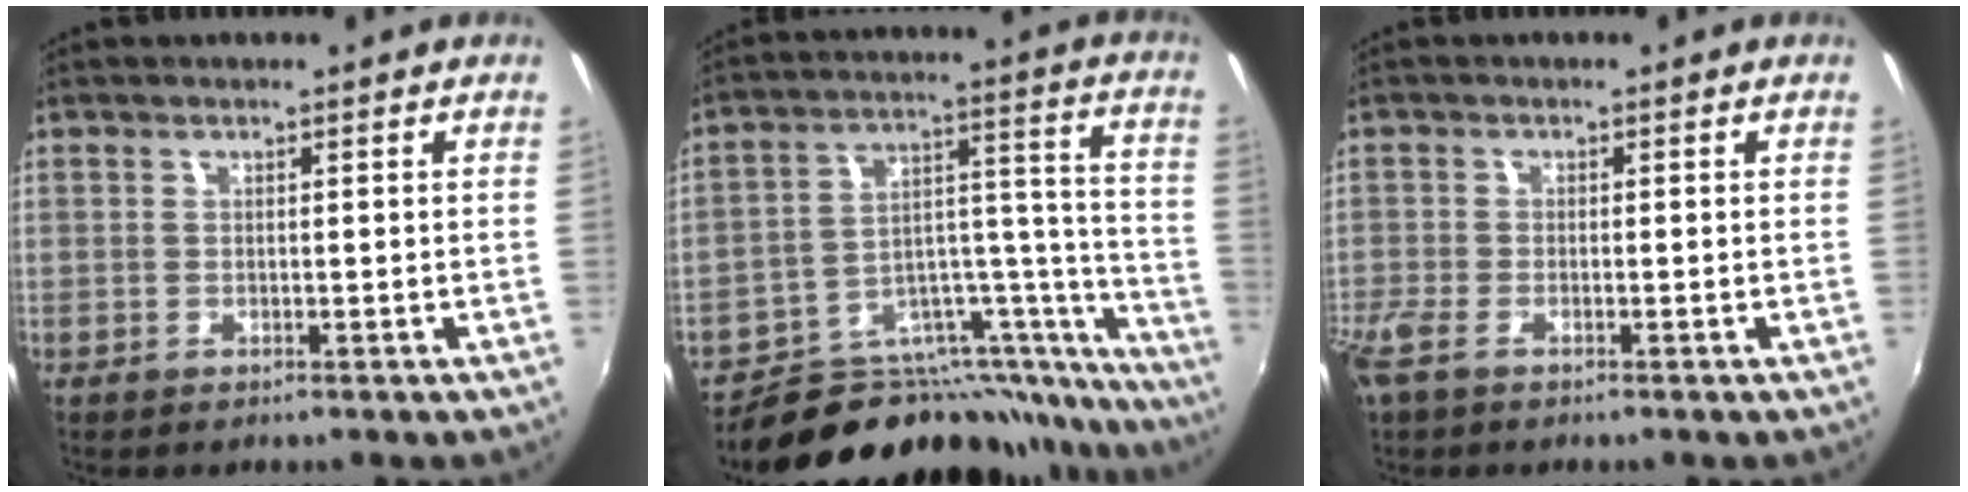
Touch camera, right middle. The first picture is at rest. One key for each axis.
{"total": 24.3, "fx": -20.4, "fy": 9.5, "fz": 9.3, "tx": -0.094, "ty": 0.058, "tz": -0.289}
{"total": 3.6, "fx": -2.4, "fy": 1.2, "fz": 2.3, "tx": -0.061, "ty": -0.010, "tz": -0.050}